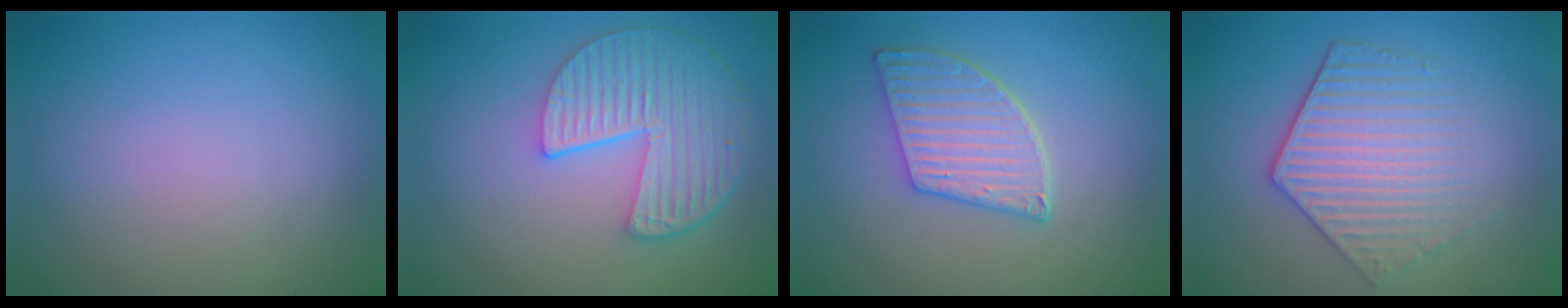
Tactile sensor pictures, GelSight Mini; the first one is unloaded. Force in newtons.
{"total": 6.2, "press": 4.8, "slide": 4.0}
{"total": 4.8, "press": 4.1, "slide": 2.5}
{"total": 5.0, "press": 4.0, "slide": 3.1}